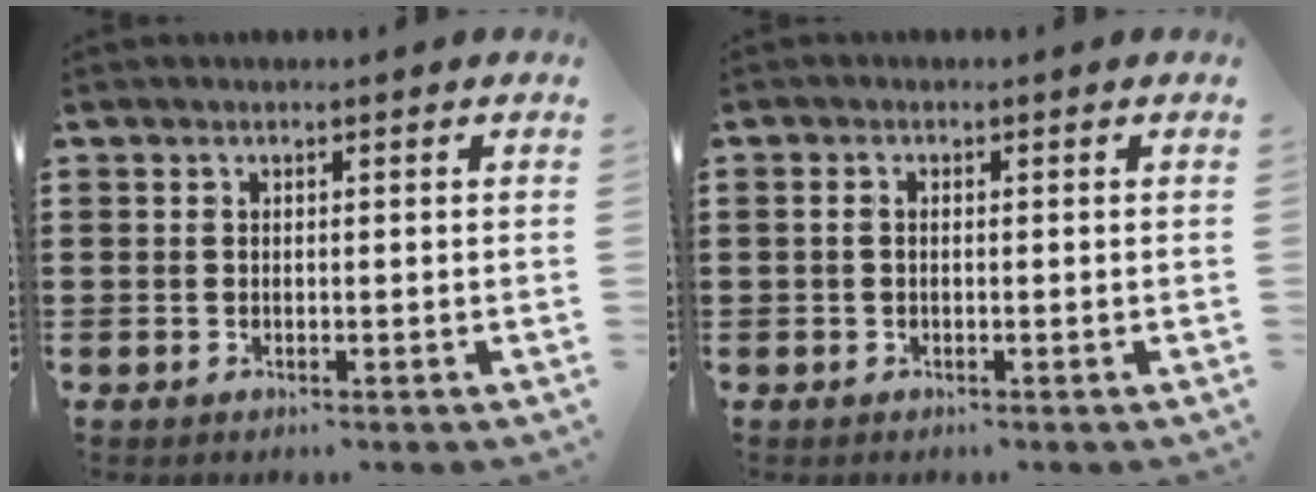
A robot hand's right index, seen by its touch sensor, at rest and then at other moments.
{"total": 0.7, "force": [-0.3, 0.3, 0.6], "torque": [-0.013, -0.001, -0.006]}